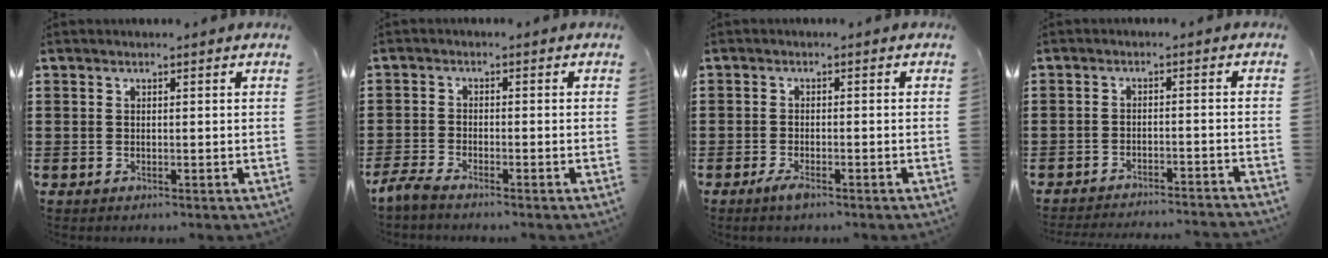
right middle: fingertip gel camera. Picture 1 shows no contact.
{"total": 2.6, "force": [-2.4, 0.2, 1.0], "torque": [-0.041, -0.005, -0.055]}
{"total": 2.3, "force": [-1.4, 0.6, 1.7], "torque": [-0.038, -0.003, -0.027]}
{"total": 3.0, "force": [-3.0, -0.2, 0.2], "torque": [-0.006, 0.002, -0.063]}